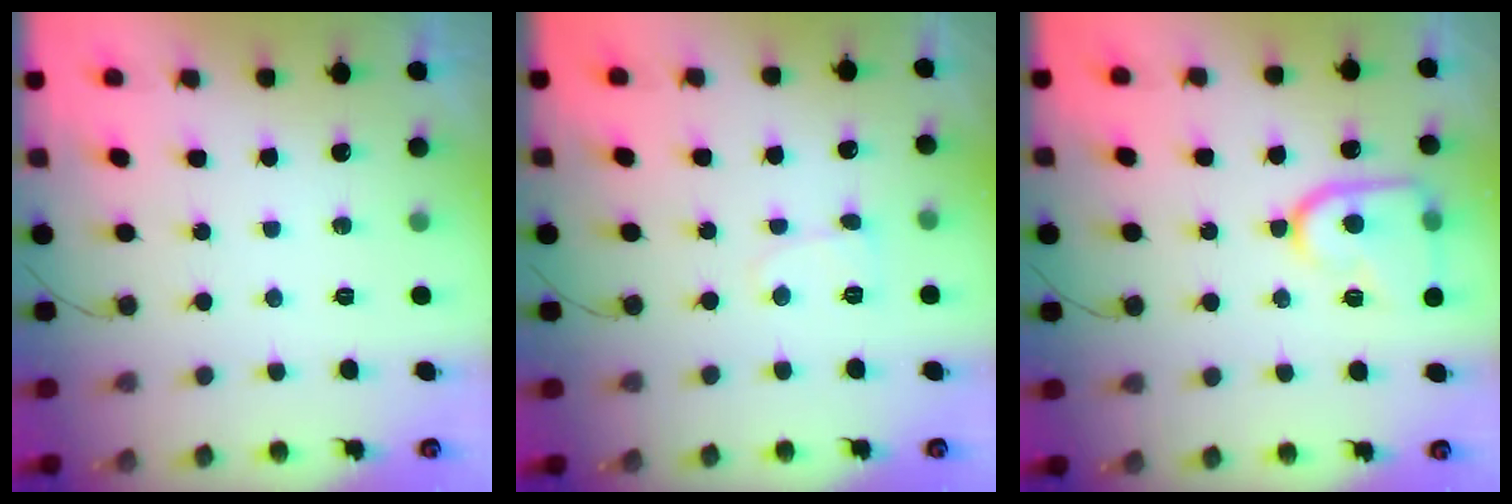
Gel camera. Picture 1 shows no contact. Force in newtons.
{"total": 4.3, "press": 4.3, "slide": 0.5}
{"total": 14.6, "press": 14.5, "slide": 1.3}